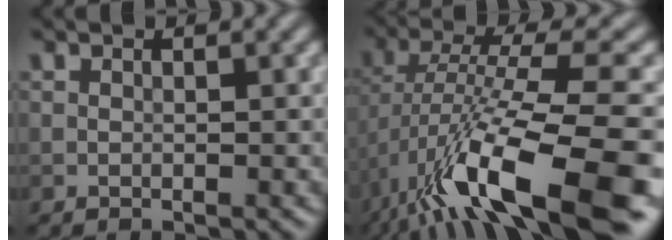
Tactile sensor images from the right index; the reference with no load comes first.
{"total": 14.4, "force": [-6.5, 4.0, 12.3], "torque": [-0.228, 0.006, -0.109]}